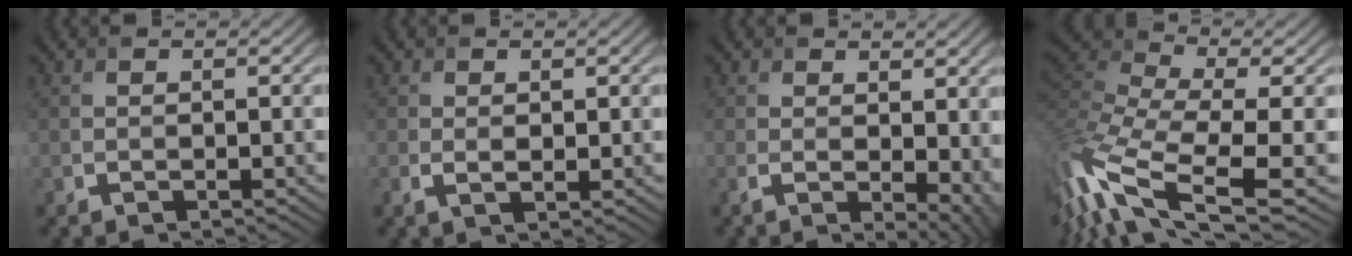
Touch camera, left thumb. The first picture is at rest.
{"total": 1.4, "force": [0.3, 0.7, 1.2], "torque": [-0.026, 0.000, 0.009]}
{"total": 5.2, "force": [0.1, 2.7, 4.5], "torque": [-0.062, -0.008, 0.016]}
{"total": 13.5, "force": [-4.0, 4.8, 12.0], "torque": [-0.299, -0.002, -0.074]}